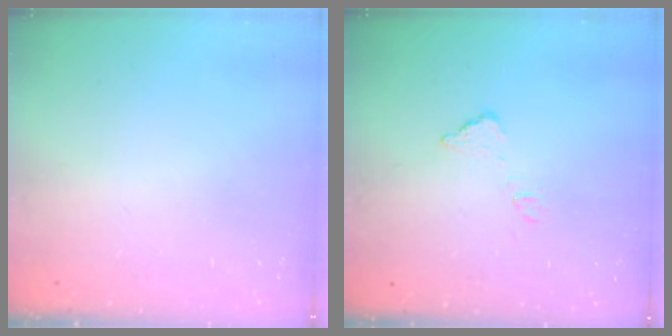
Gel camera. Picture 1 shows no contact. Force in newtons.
{"total": 6.4, "press": 6.4, "slide": 0.4}